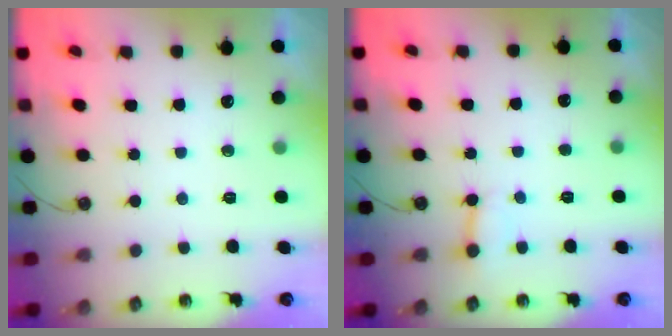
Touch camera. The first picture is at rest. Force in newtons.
{"total": 2.7, "press": 2.6, "slide": 0.6}